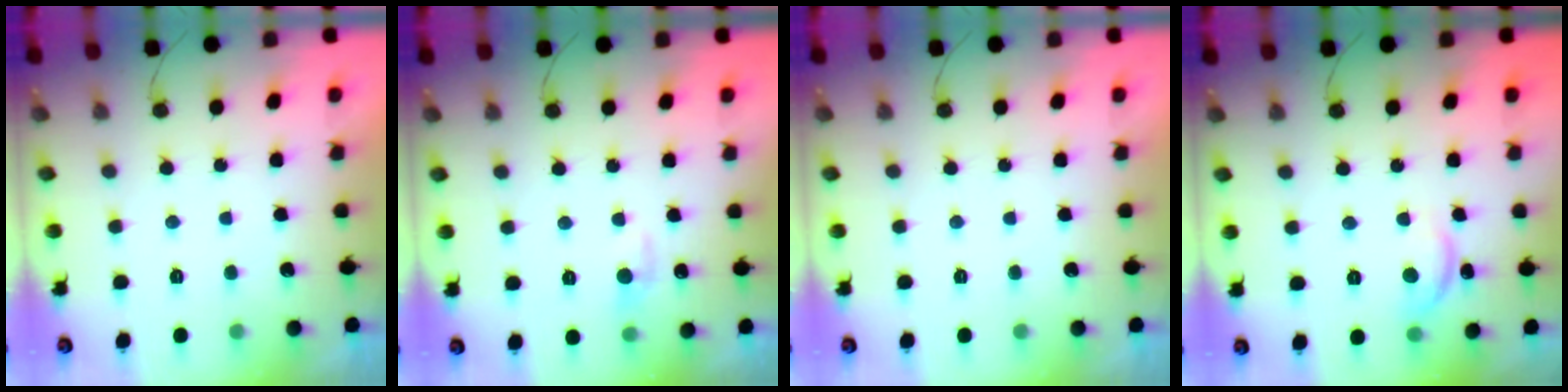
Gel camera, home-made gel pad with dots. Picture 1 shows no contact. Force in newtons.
{"total": 5.3, "press": 5.2, "slide": 0.7}
{"total": 0.0}
{"total": 9.2, "press": 9.2, "slide": 0.7}